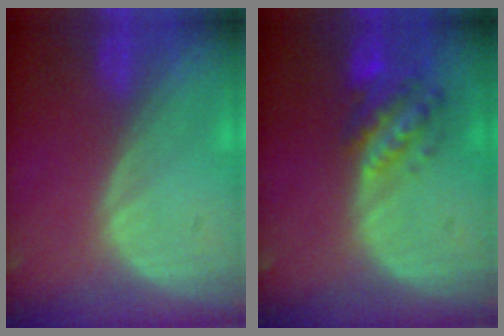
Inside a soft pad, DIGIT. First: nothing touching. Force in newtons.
{"total": 6.1, "press": 5.7, "slide": 2.3}